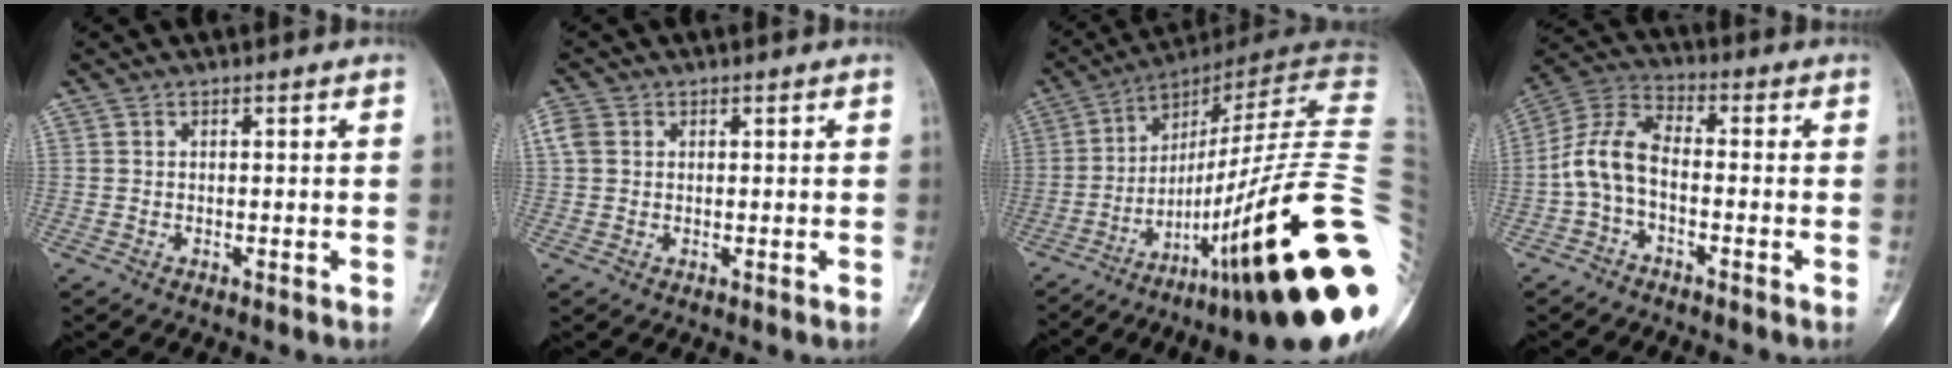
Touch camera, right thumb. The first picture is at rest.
{"total": 3.0, "force": [0.8, 2.4, 1.5], "torque": [-0.039, 0.008, 0.015]}
{"total": 35.0, "force": [-8.6, 6.1, 33.3], "torque": [-0.425, 0.036, -0.140]}
{"total": 8.4, "force": [-2.0, 4.6, 6.8], "torque": [-0.139, 0.035, -0.053]}